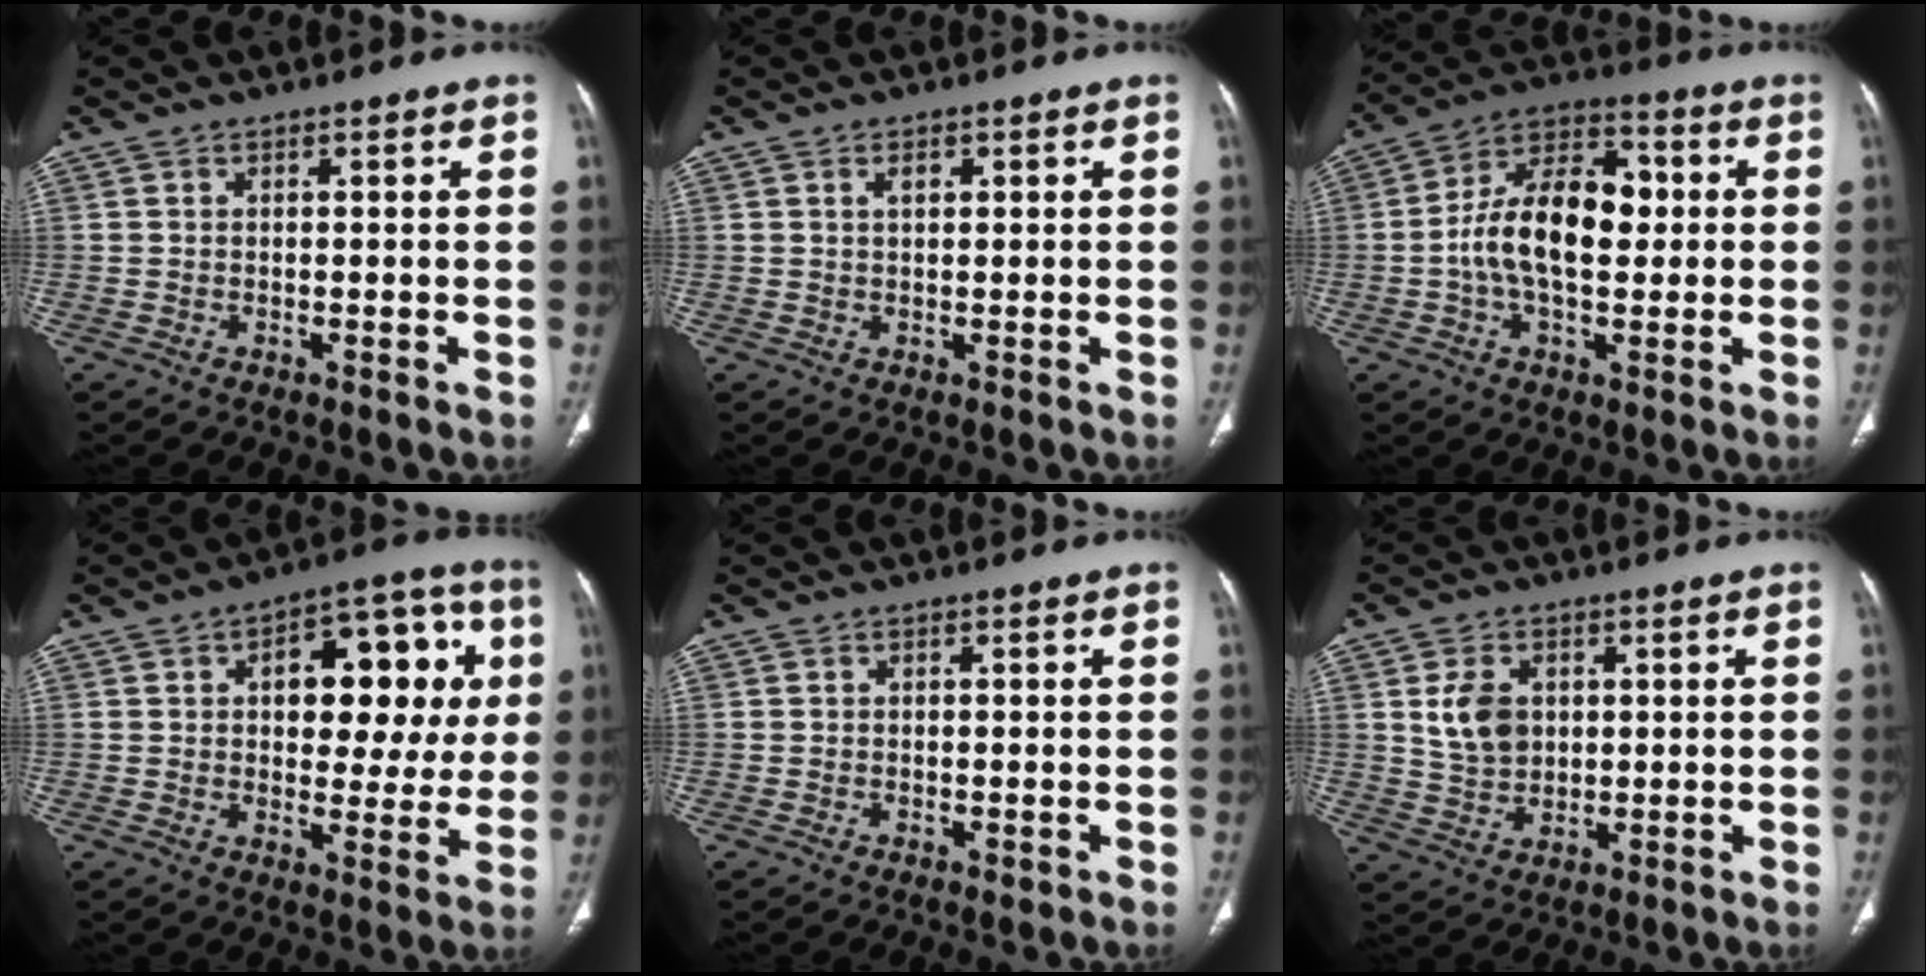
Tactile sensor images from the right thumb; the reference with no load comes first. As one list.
[{"total": 1.7, "force": [0.7, 0.9, 1.3], "torque": [-0.018, -0.001, 0.013]}, {"total": 15.4, "force": [0.2, 8.7, 12.7], "torque": [-0.207, 0.031, -0.006]}, {"total": 18.4, "force": [4.1, 9.8, 15.0], "torque": [-0.140, 0.017, 0.051]}, {"total": 0.7, "force": [-0.2, 0.4, 0.5], "torque": [-0.007, -0.002, -0.001]}, {"total": 7.3, "force": [1.7, 5.4, 4.6], "torque": [-0.067, -0.009, 0.039]}]